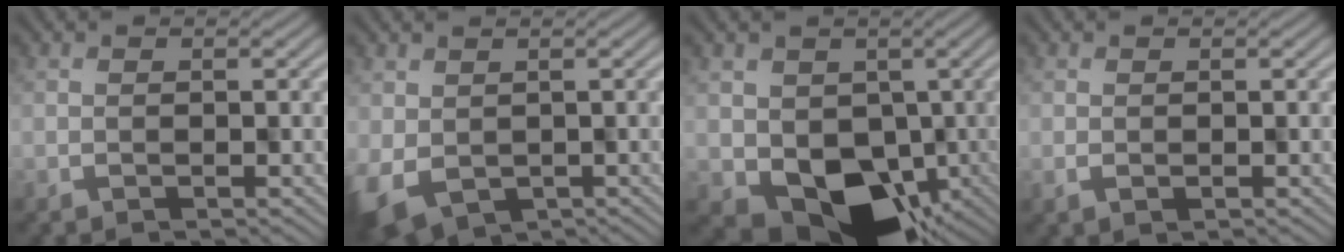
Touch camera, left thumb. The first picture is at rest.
{"total": 7.0, "force": [-2.8, 4.8, 4.3], "torque": [-0.092, -0.039, -0.029]}
{"total": 10.7, "force": [-2.0, 8.6, 6.1], "torque": [-0.096, -0.045, -0.014]}
{"total": 0.9, "force": [0.0, 0.5, 0.8], "torque": [-0.020, -0.002, 0.001]}